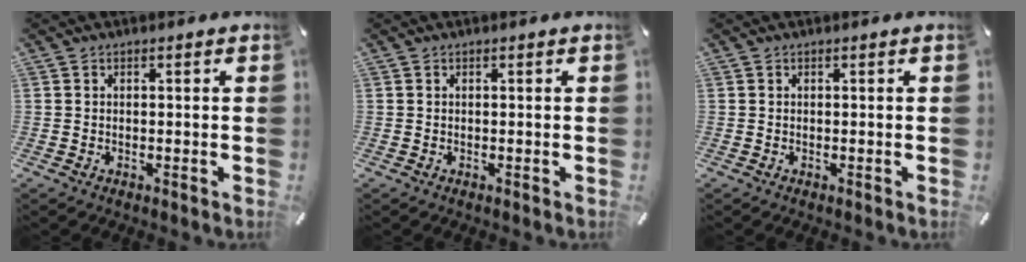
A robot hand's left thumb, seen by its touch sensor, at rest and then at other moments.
{"total": 0.0}
{"total": 0.0}